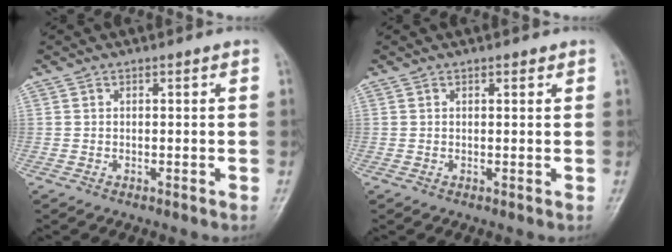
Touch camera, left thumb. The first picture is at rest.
{"total": 0.9, "force": [0.6, 0.4, 0.5], "torque": [-0.006, -0.002, 0.006]}